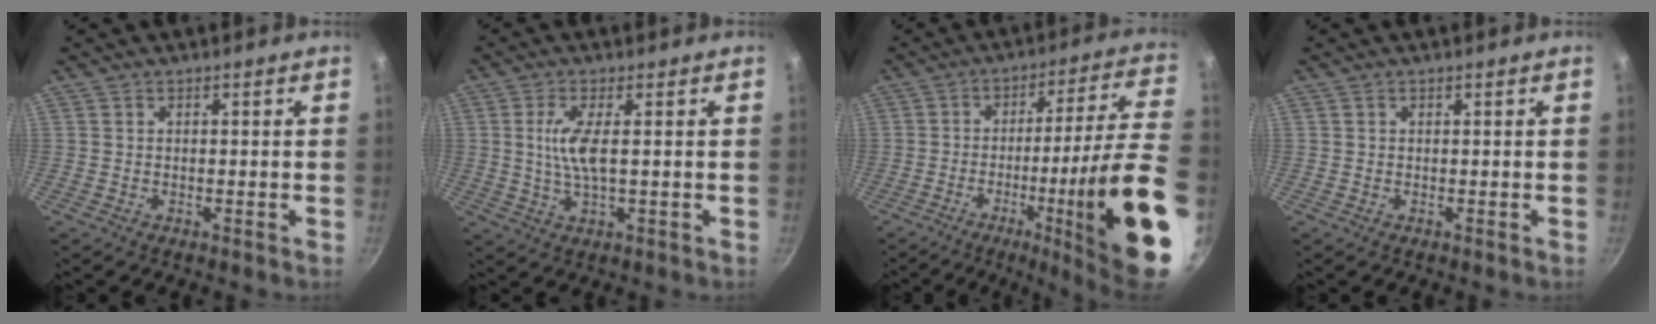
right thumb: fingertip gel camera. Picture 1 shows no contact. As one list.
[{"total": 6.3, "force": [0.7, 1.7, 6.0], "torque": [-0.132, -0.001, 0.014]}, {"total": 23.8, "force": [-7.9, 2.5, 22.3], "torque": [-0.302, 0.028, -0.114]}, {"total": 0.0}]